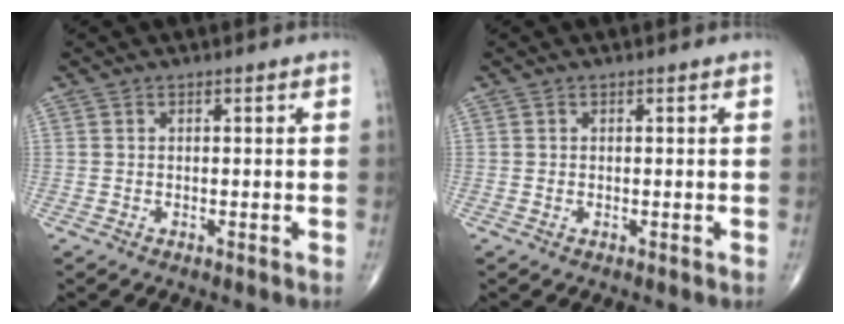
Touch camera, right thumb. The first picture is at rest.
{"total": 0.0}